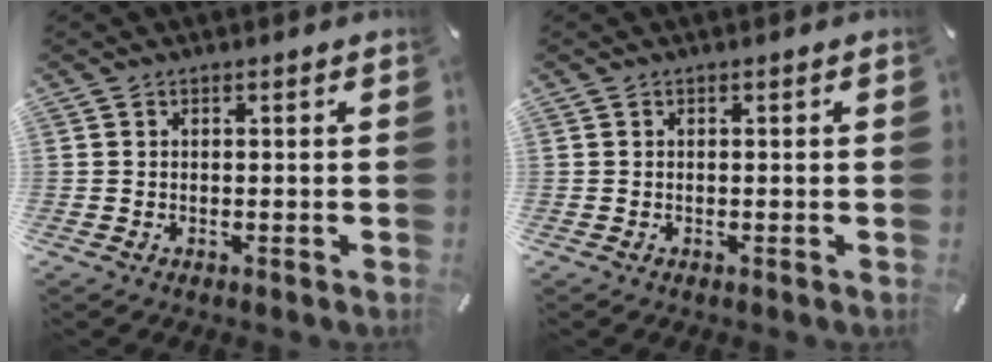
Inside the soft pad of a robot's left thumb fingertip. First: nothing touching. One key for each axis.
{"total": 0.0}